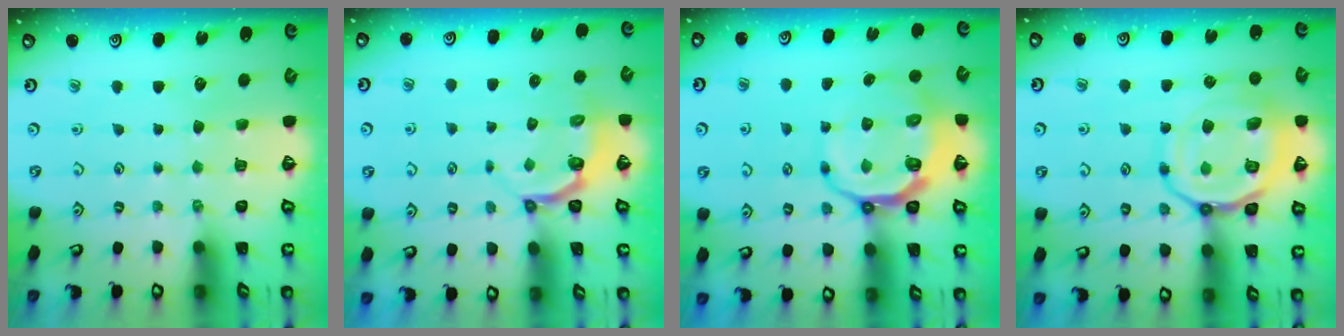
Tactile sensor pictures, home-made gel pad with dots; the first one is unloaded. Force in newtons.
{"total": 3.9, "press": 2.8, "slide": 2.7}
{"total": 10.1, "press": 9.4, "slide": 3.6}
{"total": 17.9, "press": 17.8, "slide": 1.8}